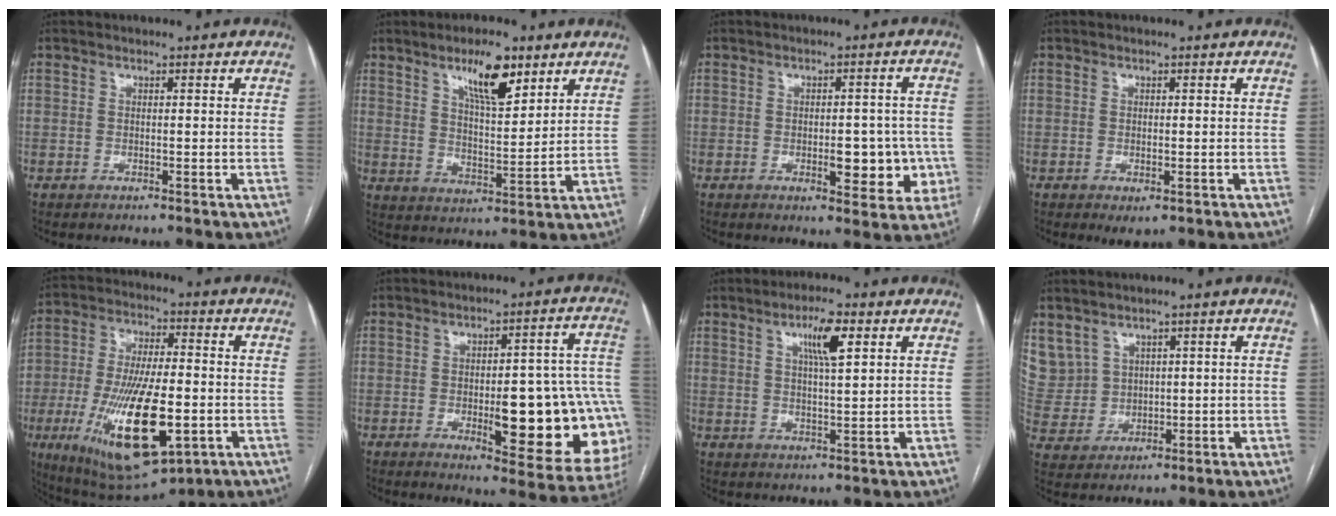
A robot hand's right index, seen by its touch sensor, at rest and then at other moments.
{"total": 9.4, "force": [5.9, 2.6, 6.9], "torque": [-0.119, -0.001, 0.103]}
{"total": 7.8, "force": [-2.0, 3.5, 6.7], "torque": [-0.069, 0.012, -0.020]}
{"total": 2.3, "force": [-0.9, 0.9, 1.9], "torque": [-0.026, -0.004, -0.006]}
{"total": 20.8, "force": [-6.2, 7.5, 18.4], "torque": [-0.357, -0.015, -0.089]}
{"total": 21.6, "force": [-4.0, 6.0, 20.4], "torque": [-0.161, 0.024, -0.029]}
{"total": 6.0, "force": [2.7, 0.9, 5.3], "torque": [-0.094, 0.002, 0.045]}
{"total": 10.4, "force": [4.9, 8.9, 2.2], "torque": [-0.083, 0.041, 0.129]}